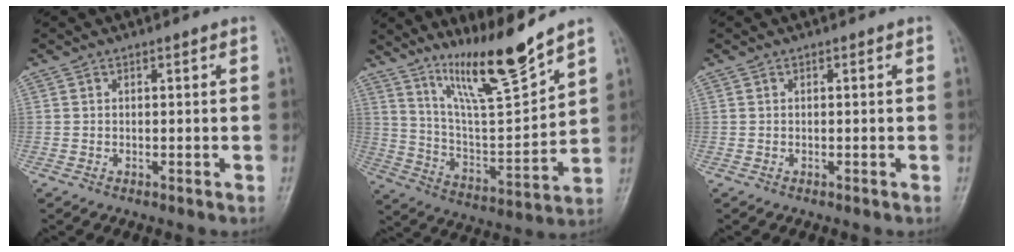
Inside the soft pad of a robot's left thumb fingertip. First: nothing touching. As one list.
[{"total": 14.6, "force": [11.5, 1.0, 9.0], "torque": [-0.139, -0.084, 0.215]}, {"total": 0.0}]